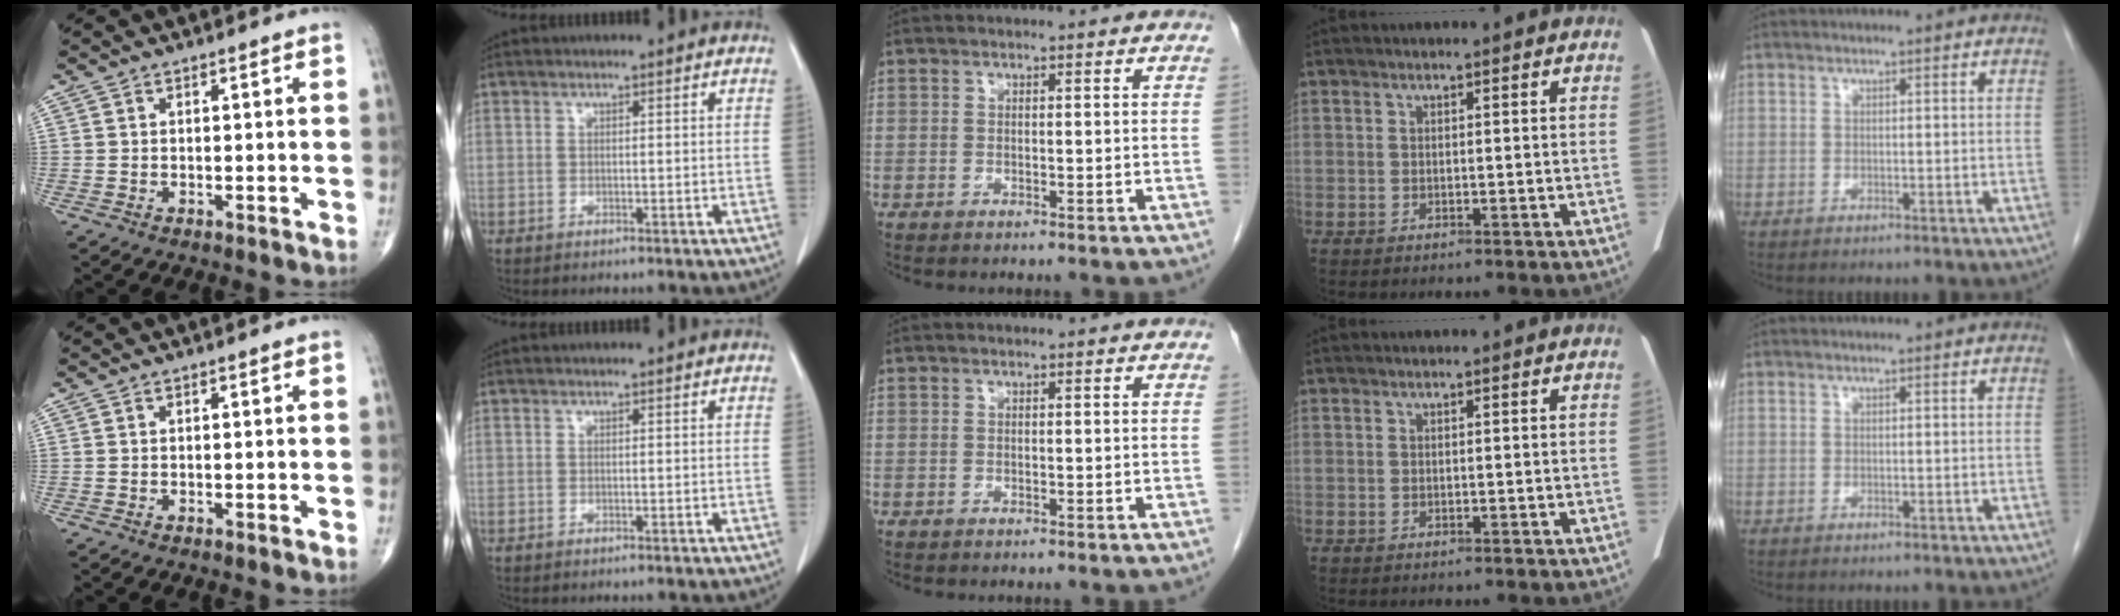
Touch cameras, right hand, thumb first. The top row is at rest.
{}